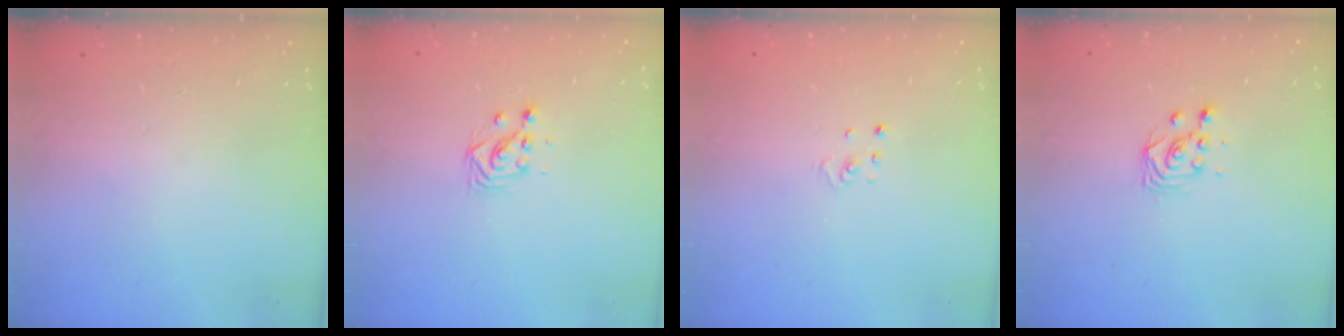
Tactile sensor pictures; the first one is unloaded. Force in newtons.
{"total": 3.2, "press": 3.2, "slide": 0.2}
{"total": 1.1, "press": 1.1, "slide": 0.1}
{"total": 2.9, "press": 2.9, "slide": 0.1}